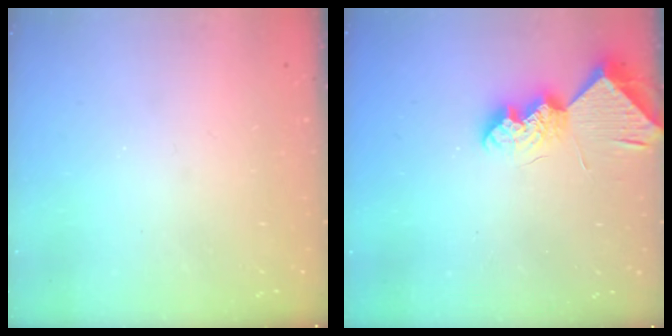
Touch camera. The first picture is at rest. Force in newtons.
{"total": 9.9, "press": 9.9, "slide": 0.4}